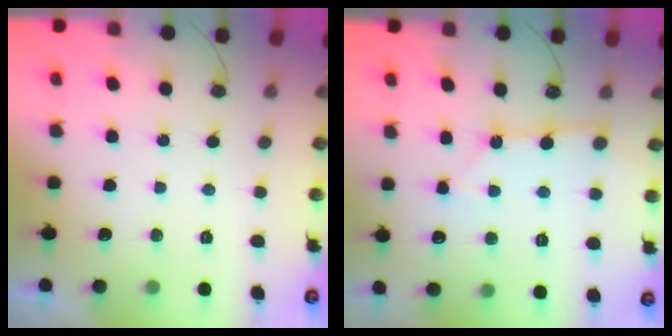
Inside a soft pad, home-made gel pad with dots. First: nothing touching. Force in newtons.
{"total": 3.8, "press": 3.8, "slide": 0.3}